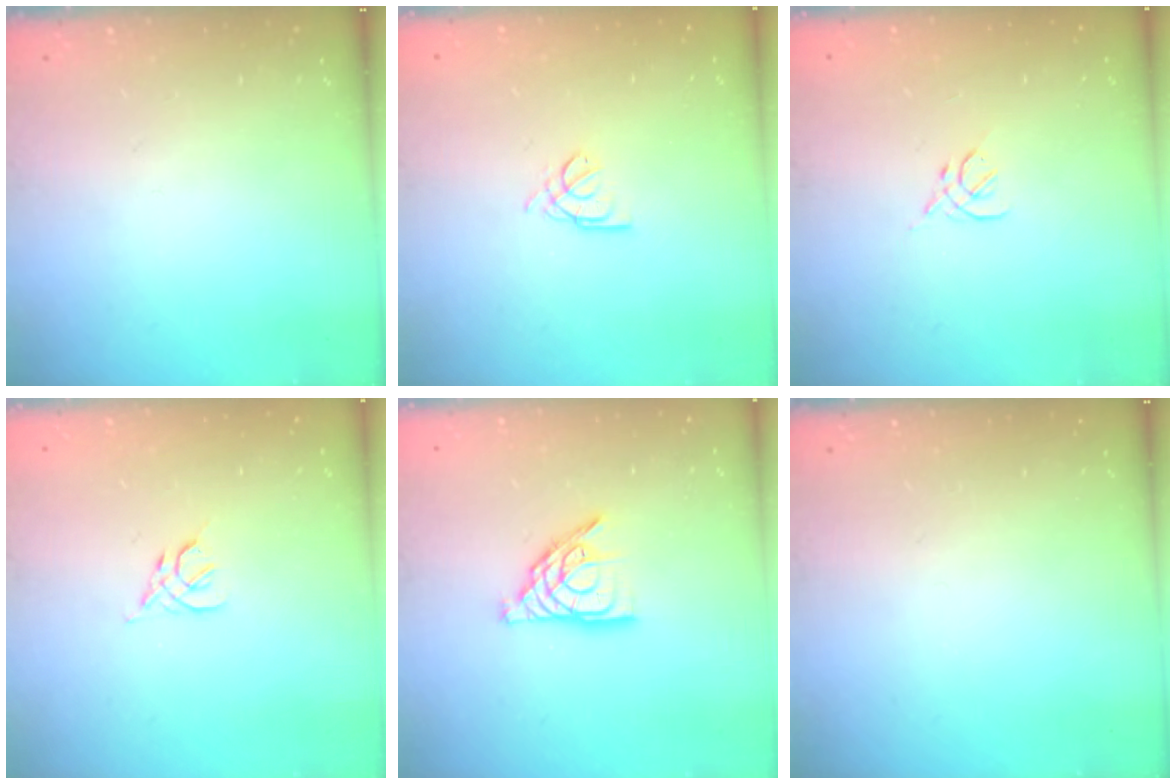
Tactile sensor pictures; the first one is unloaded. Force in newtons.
{"total": 2.5, "press": 2.5, "slide": 0.5}
{"total": 2.7, "press": 2.6, "slide": 0.8}
{"total": 2.5, "press": 2.4, "slide": 0.7}
{"total": 10.4, "press": 10.4, "slide": 1.2}
{"total": 0.0}